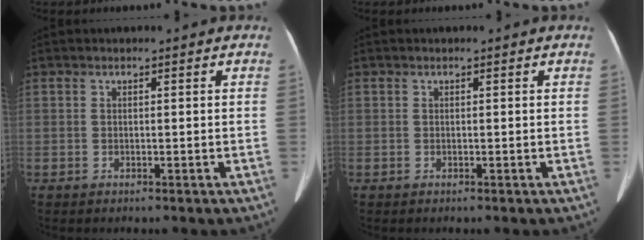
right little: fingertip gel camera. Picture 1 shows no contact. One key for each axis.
{"total": 0.0}